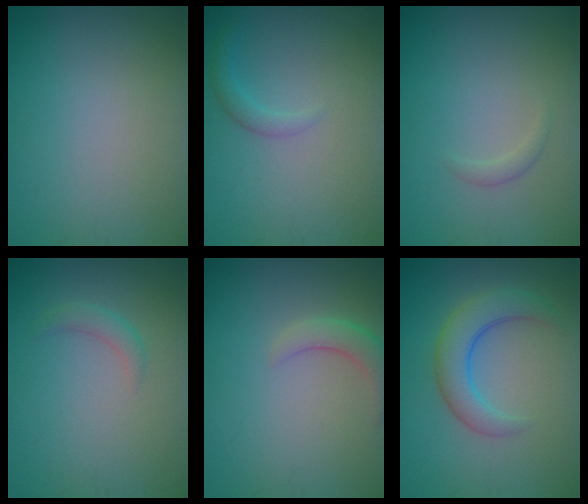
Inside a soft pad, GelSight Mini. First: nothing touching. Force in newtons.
{"total": 1.5, "press": 1.5, "slide": 0.0}
{"total": 0.8, "press": 0.8, "slide": 0.0}
{"total": 1.4, "press": 1.4, "slide": 0.0}
{"total": 2.4, "press": 2.4, "slide": 0.2}
{"total": 4.3, "press": 4.3, "slide": 0.3}